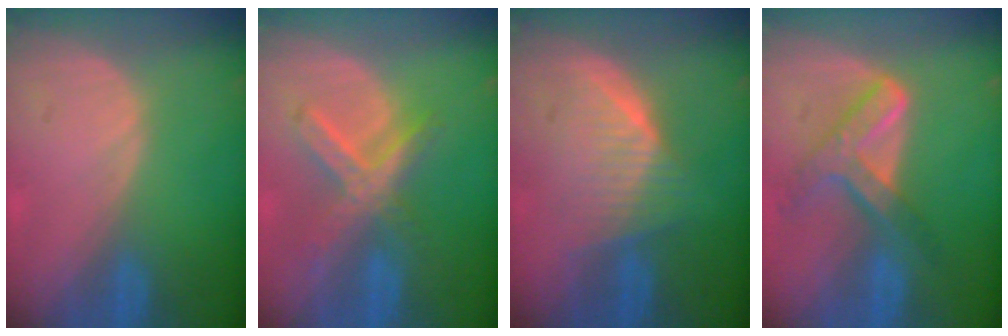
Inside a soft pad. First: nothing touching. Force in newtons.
{"total": 7.0, "press": 6.2, "slide": 3.3}
{"total": 6.3, "press": 6.2, "slide": 1.5}
{"total": 7.2, "press": 6.2, "slide": 3.8}